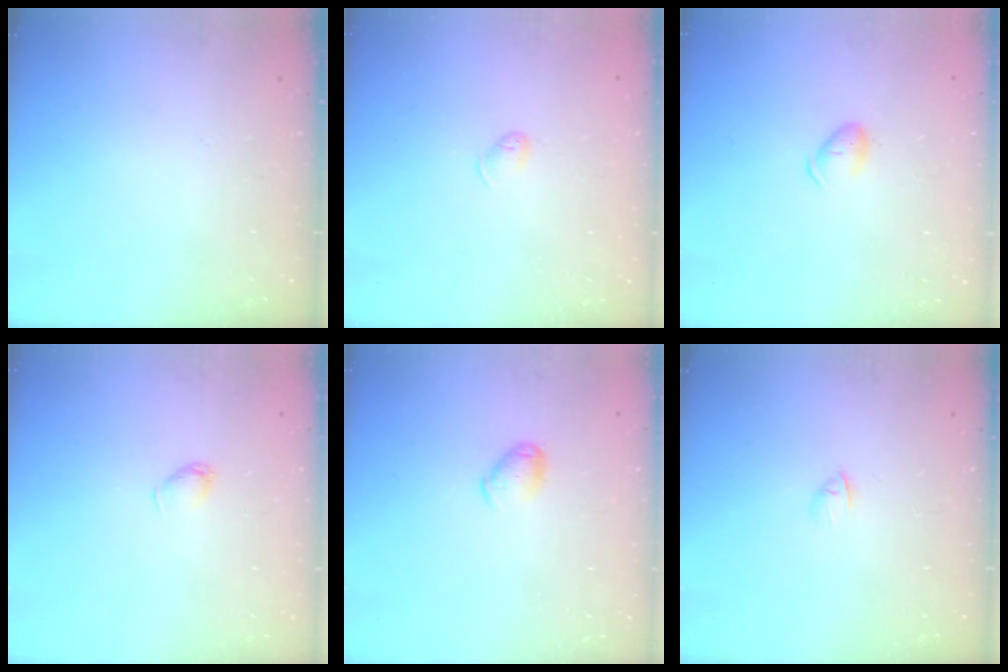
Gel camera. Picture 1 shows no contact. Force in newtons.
{"total": 4.0, "press": 4.0, "slide": 0.7}
{"total": 5.4, "press": 5.4, "slide": 0.7}
{"total": 3.2, "press": 3.2, "slide": 0.5}
{"total": 6.9, "press": 6.8, "slide": 1.2}
{"total": 2.8, "press": 2.7, "slide": 0.7}